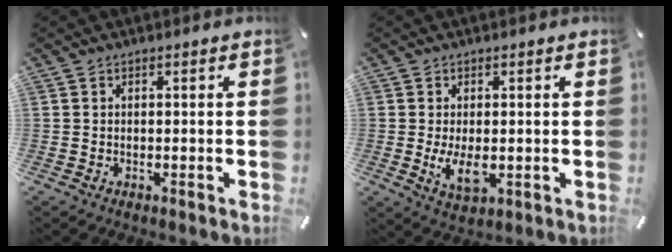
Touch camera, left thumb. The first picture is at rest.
{"total": 6.0, "force": [-0.6, 3.2, 5.0], "torque": [-0.104, -0.014, -0.016]}